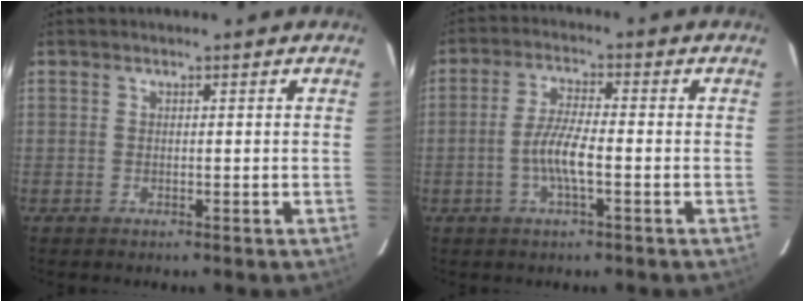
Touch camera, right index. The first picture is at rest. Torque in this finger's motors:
{"motor_torque": [0.85, -0.10, 0.56, 0.12]}